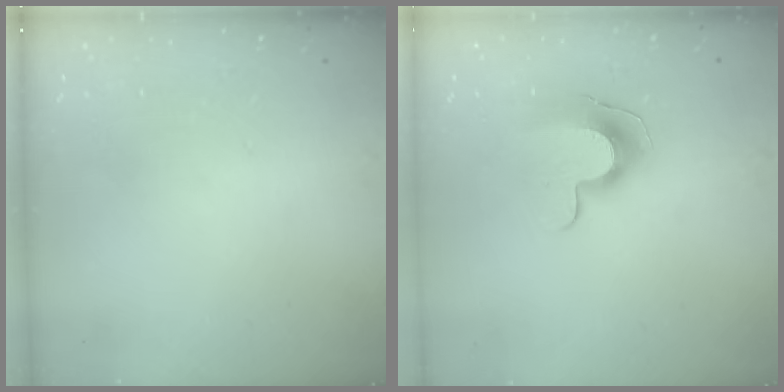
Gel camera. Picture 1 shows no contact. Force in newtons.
{"total": 9.6, "press": 9.6, "slide": 0.4}